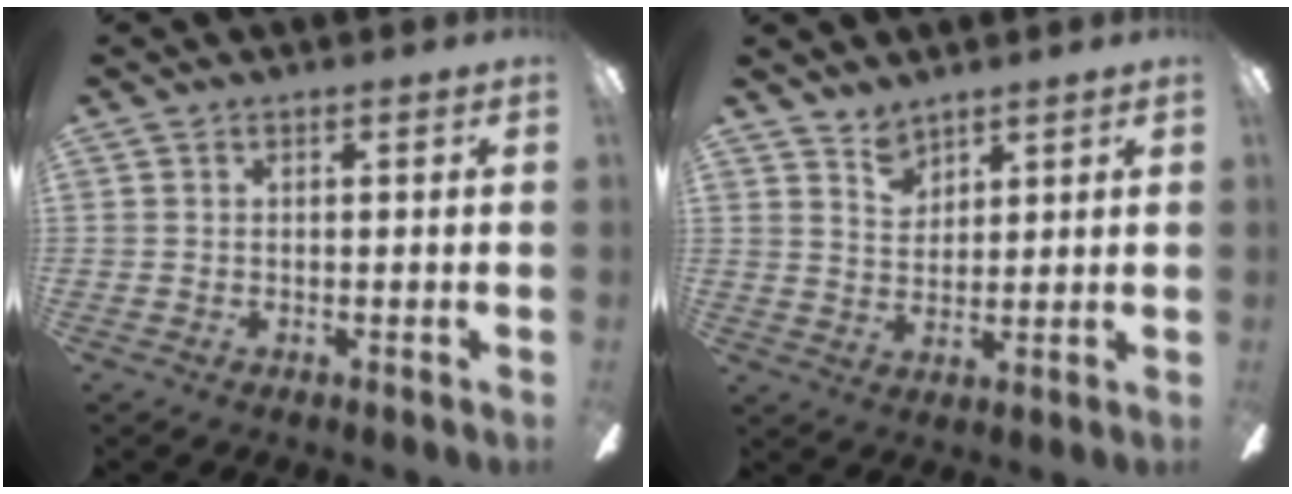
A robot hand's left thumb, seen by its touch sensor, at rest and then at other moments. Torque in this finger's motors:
{"motor_torque": [-0.04, -0.02, -0.50, 0.15, -0.02]}